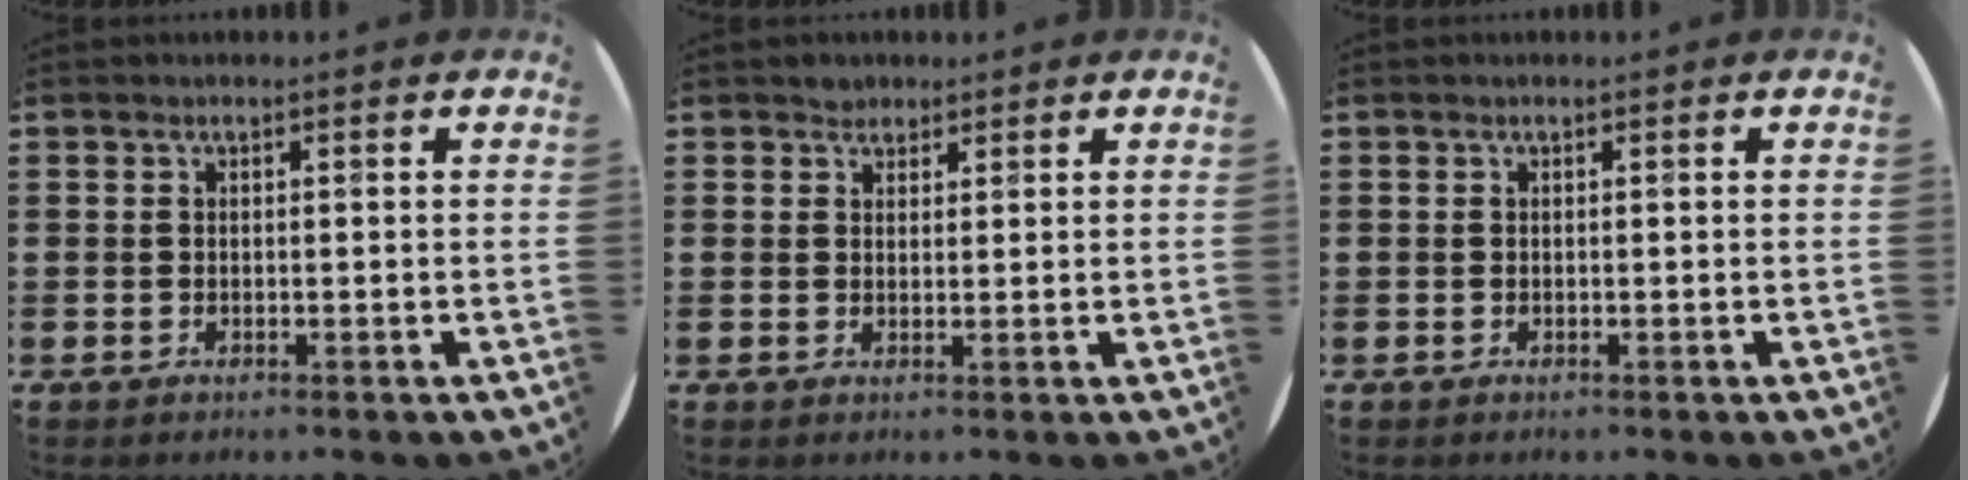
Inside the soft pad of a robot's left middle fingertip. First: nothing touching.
{"total": 1.6, "force": [1.4, 0.7, 0.0], "torque": [0.006, -0.002, 0.027]}
{"total": 0.0}